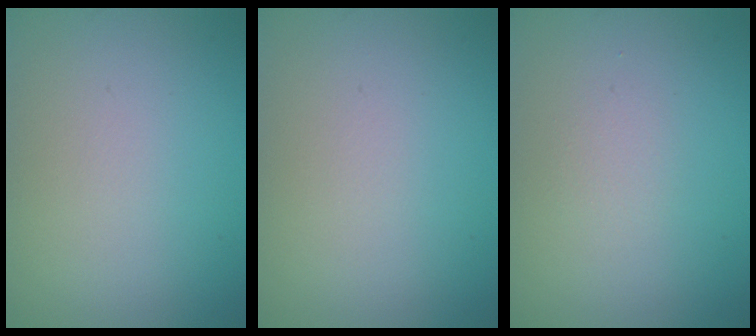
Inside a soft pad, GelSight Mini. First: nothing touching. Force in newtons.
{"total": 0.0}
{"total": 0.8, "press": 0.7, "slide": 0.1}